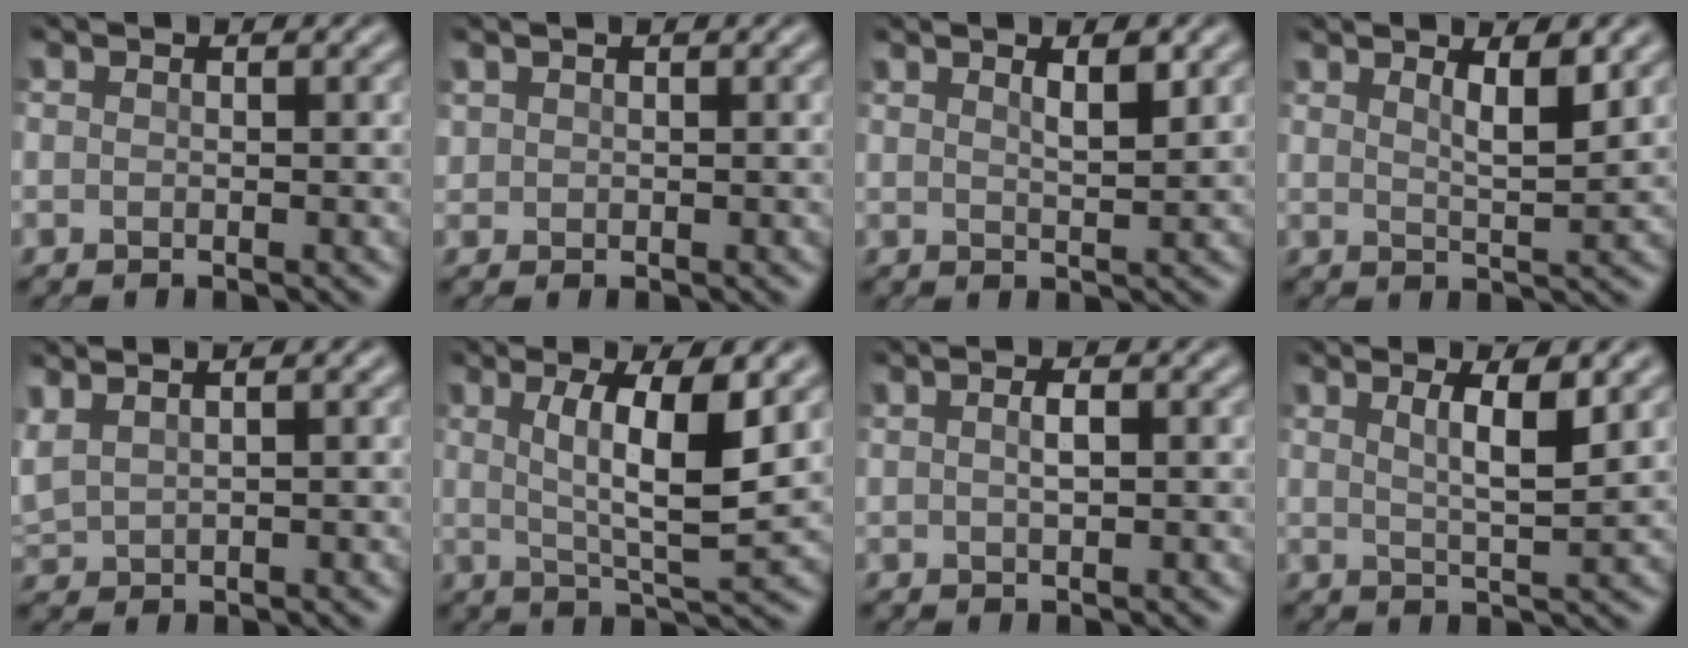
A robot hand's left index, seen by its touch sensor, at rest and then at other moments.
{"total": 0.6, "force": [0.4, 0.5, 0.0], "torque": [-0.004, -0.003, 0.011]}
{"total": 2.4, "force": [1.4, 0.6, 1.9], "torque": [-0.027, -0.001, 0.021]}
{"total": 3.2, "force": [1.8, 0.8, 2.5], "torque": [-0.038, -0.005, 0.028]}
{"total": 2.1, "force": [1.3, 0.8, 1.4], "torque": [-0.048, 0.012, 0.035]}
{"total": 6.9, "force": [1.9, 1.7, 6.4], "torque": [-0.108, -0.011, 0.035]}
{"total": 1.4, "force": [0.3, 0.5, 1.2], "torque": [-0.030, -0.002, 0.007]}
{"total": 3.9, "force": [1.7, 0.8, 3.4], "torque": [-0.054, -0.005, 0.028]}